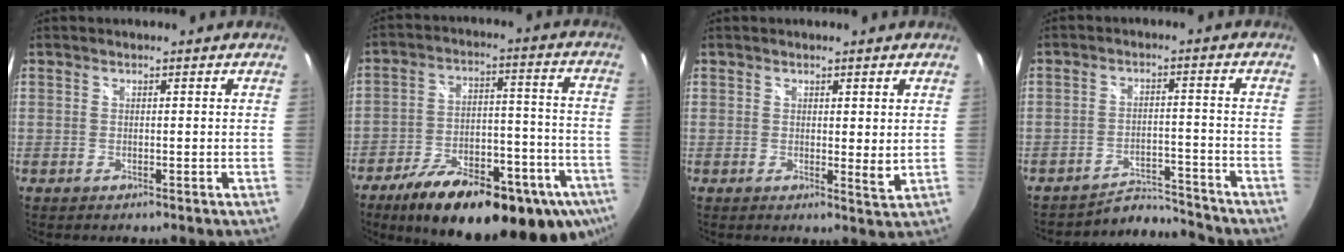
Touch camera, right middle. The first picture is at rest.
{"total": 28.3, "force": [-17.9, 10.9, 19.0], "torque": [-0.282, -0.014, -0.240]}
{"total": 2.9, "force": [1.8, 0.6, 2.1], "torque": [-0.030, -0.002, 0.027]}
{"total": 6.4, "force": [-6.3, -0.7, -1.3], "torque": [0.003, 0.018, -0.105]}